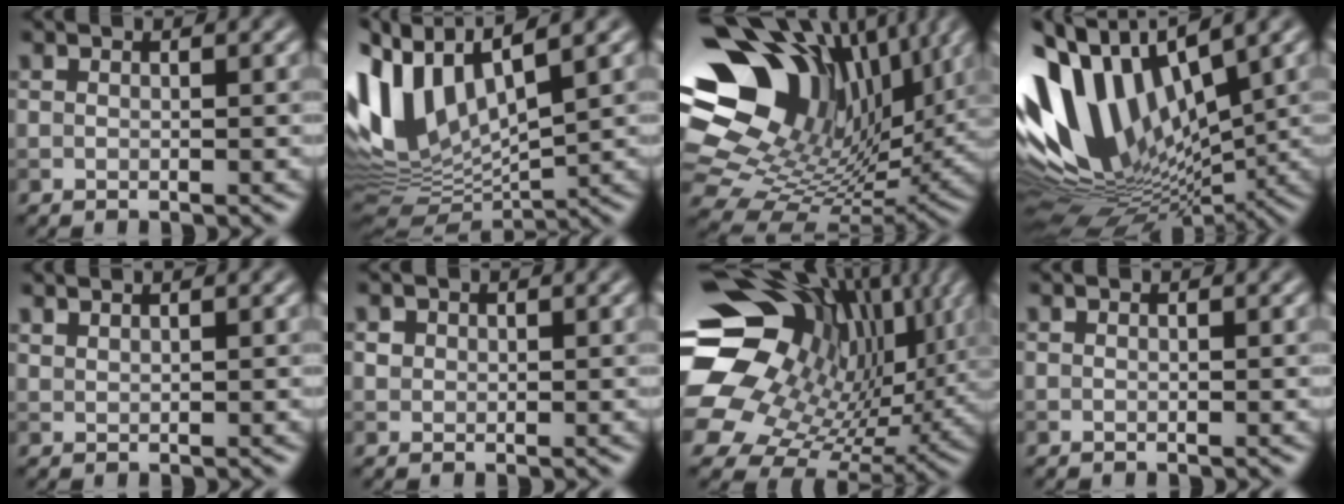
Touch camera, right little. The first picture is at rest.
{"total": 12.1, "force": [3.7, 5.9, 10.0], "torque": [-0.240, 0.007, 0.071]}
{"total": 16.7, "force": [6.2, 11.4, 10.5], "torque": [-0.209, 0.015, 0.122]}
{"total": 13.5, "force": [1.3, 7.9, 10.9], "torque": [-0.226, 0.010, 0.022]}
{"total": 1.1, "force": [1.1, 0.2, 0.3], "torque": [-0.001, -0.002, 0.017]}
{"total": 0.8, "force": [0.2, 0.8, 0.1], "torque": [0.002, -0.002, 0.005]}
{"total": 17.3, "force": [5.2, 13.0, 10.3], "torque": [-0.213, 0.019, 0.114]}
{"total": 0.0}